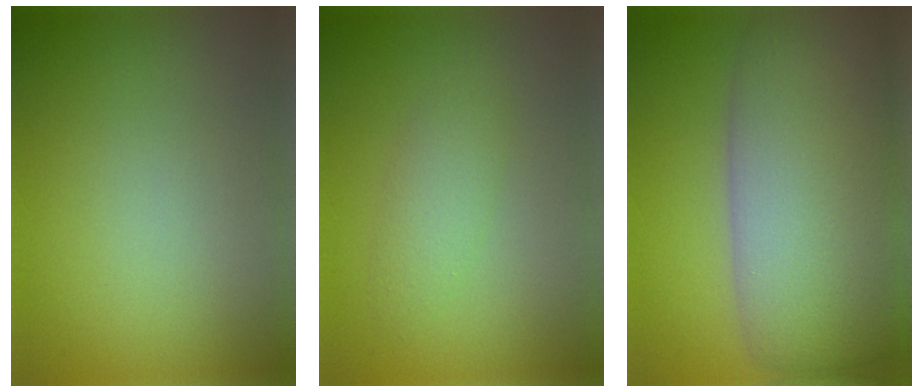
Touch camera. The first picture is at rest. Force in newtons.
{"total": 2.0, "press": 2.0, "slide": 0.1}
{"total": 13.5, "press": 13.5, "slide": 0.9}